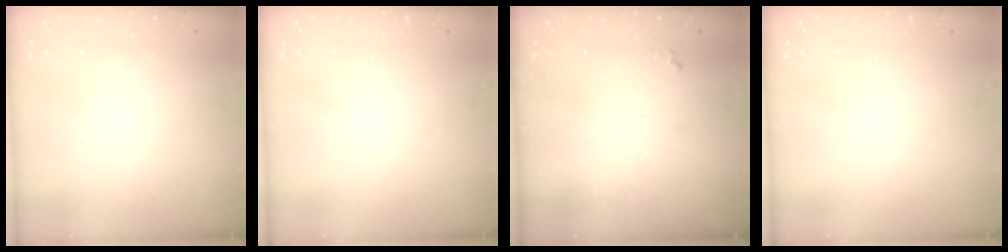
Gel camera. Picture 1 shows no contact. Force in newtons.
{"total": 0.0}
{"total": 2.5, "press": 2.4, "slide": 0.4}
{"total": 0.0}